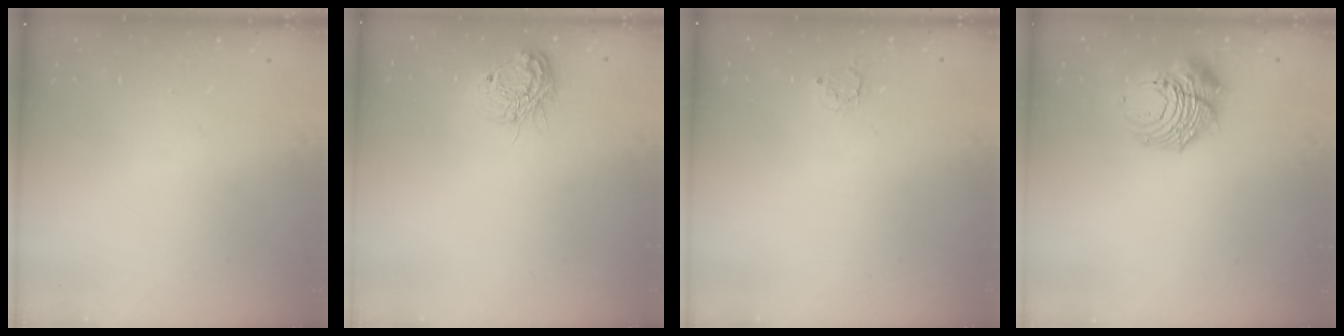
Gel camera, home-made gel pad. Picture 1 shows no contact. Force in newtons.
{"total": 11.5, "press": 11.5, "slide": 0.7}
{"total": 2.7, "press": 2.7, "slide": 0.3}
{"total": 10.6, "press": 10.5, "slide": 1.2}